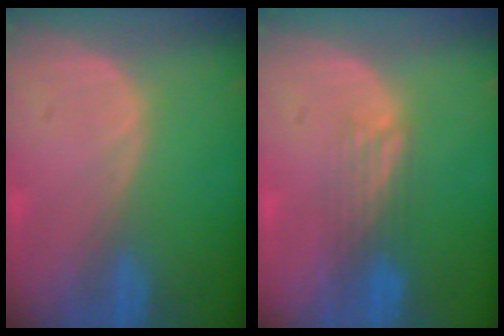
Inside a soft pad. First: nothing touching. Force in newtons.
{"total": 4.0, "press": 3.3, "slide": 2.2}